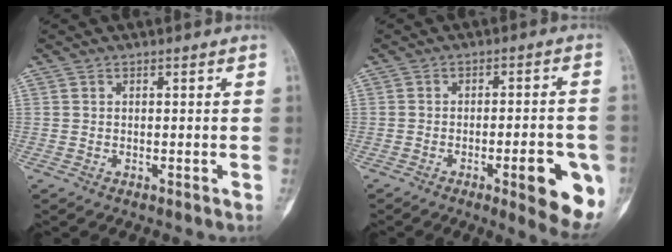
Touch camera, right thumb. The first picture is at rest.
{"total": 11.2, "force": [-4.2, 3.0, 9.9], "torque": [-0.109, 0.007, -0.049]}